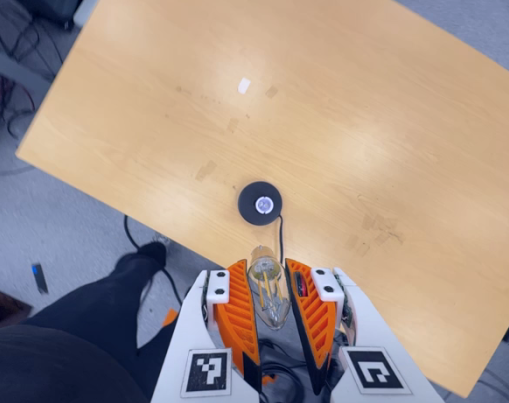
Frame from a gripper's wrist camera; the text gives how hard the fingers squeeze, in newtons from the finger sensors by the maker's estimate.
{"total": 14.5, "left": 16.6, "right": 12.4}